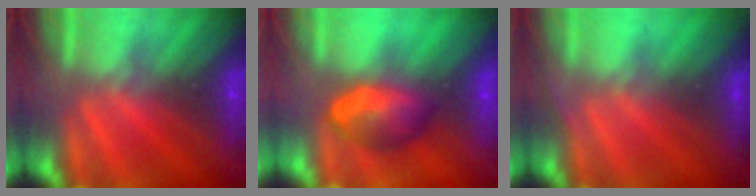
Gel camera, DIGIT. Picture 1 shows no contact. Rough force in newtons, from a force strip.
{"total": 7.5}
{"total": 3.8}